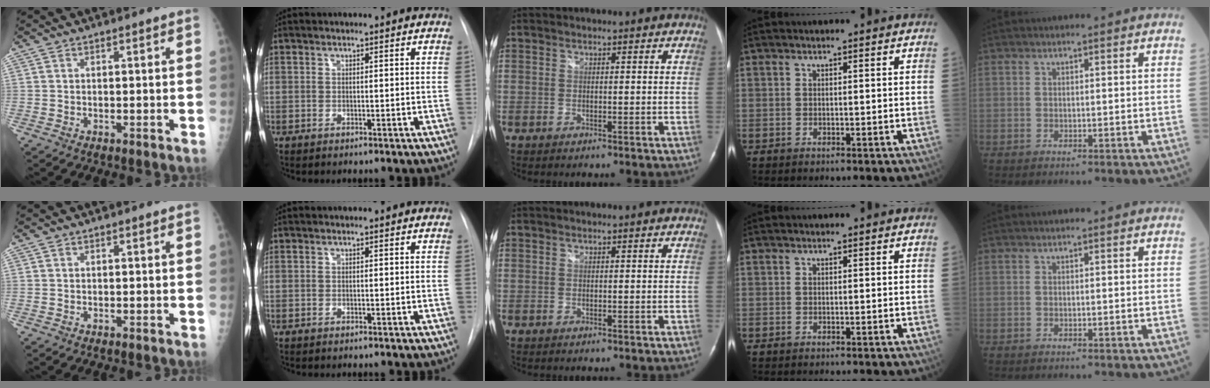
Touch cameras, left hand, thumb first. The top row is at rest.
{}